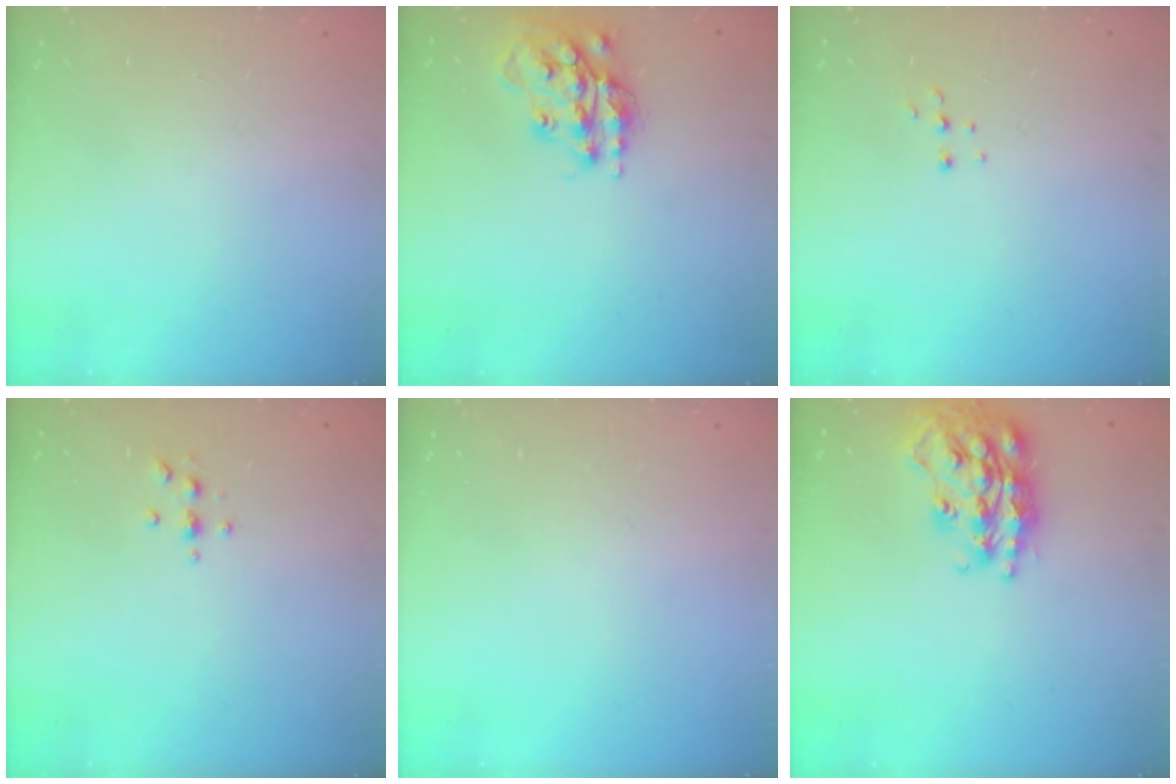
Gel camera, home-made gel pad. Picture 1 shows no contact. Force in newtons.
{"total": 16.1, "press": 16.0, "slide": 1.3}
{"total": 5.1, "press": 5.0, "slide": 0.4}
{"total": 4.1, "press": 4.1, "slide": 0.5}
{"total": 0.0}
{"total": 20.5, "press": 20.5, "slide": 1.4}